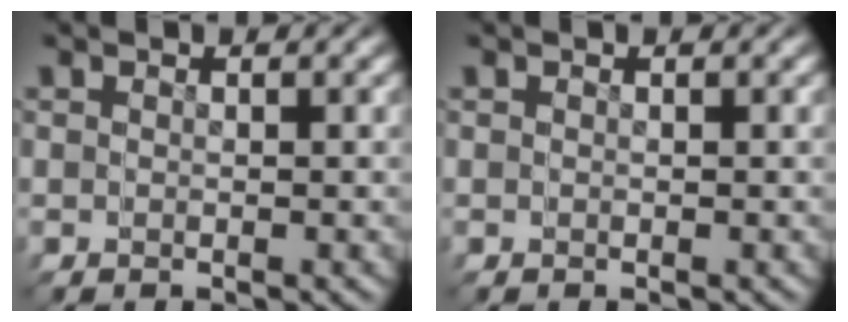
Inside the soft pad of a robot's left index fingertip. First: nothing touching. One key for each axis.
{"total": 0.0}